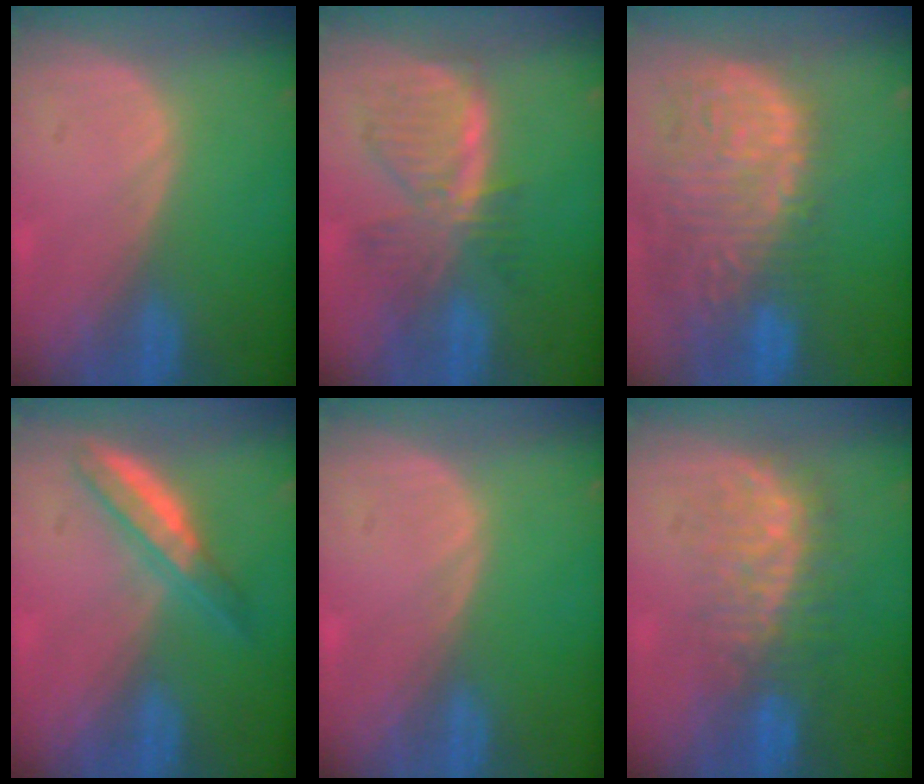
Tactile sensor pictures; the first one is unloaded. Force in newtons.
{"total": 7.7, "press": 6.9, "slide": 3.3}
{"total": 14.9, "press": 12.4, "slide": 8.4}
{"total": 4.6, "press": 4.6, "slide": 0.1}
{"total": 0.0}
{"total": 7.9, "press": 7.8, "slide": 1.1}